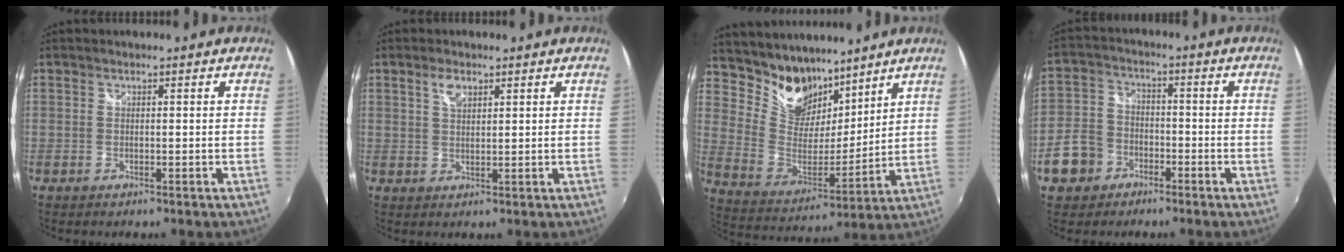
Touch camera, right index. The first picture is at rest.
{"total": 3.0, "force": [1.7, 1.4, 2.0], "torque": [-0.034, 0.003, 0.030]}
{"total": 15.1, "force": [11.4, 8.4, 5.2], "torque": [-0.129, 0.010, 0.218]}
{"total": 9.1, "force": [-4.6, 7.3, 3.0], "torque": [-0.085, 0.020, -0.082]}